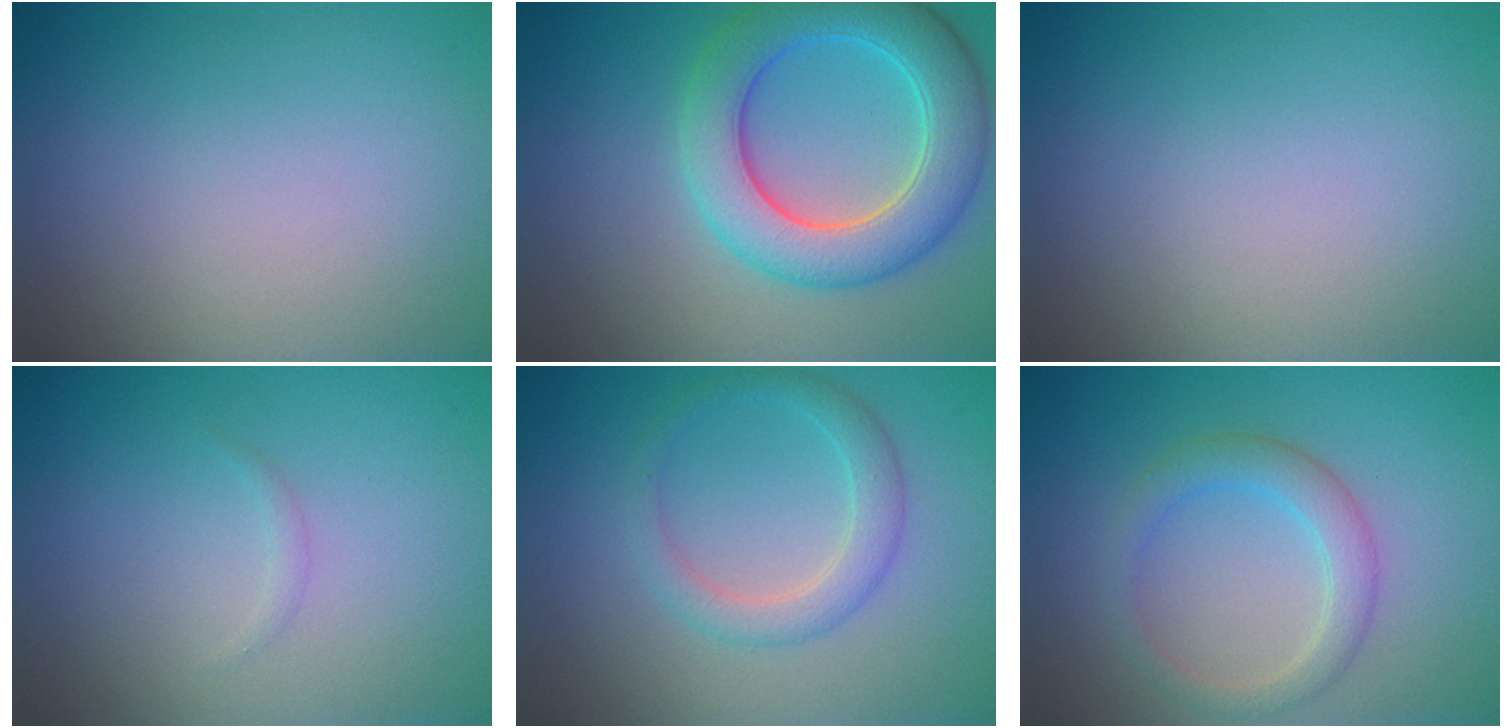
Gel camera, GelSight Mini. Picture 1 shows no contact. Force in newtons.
{"total": 7.4, "press": 7.4, "slide": 0.5}
{"total": 0.0}
{"total": 0.6, "press": 0.6, "slide": 0.1}
{"total": 2.7, "press": 2.7, "slide": 0.1}
{"total": 2.9, "press": 2.9, "slide": 0.4}